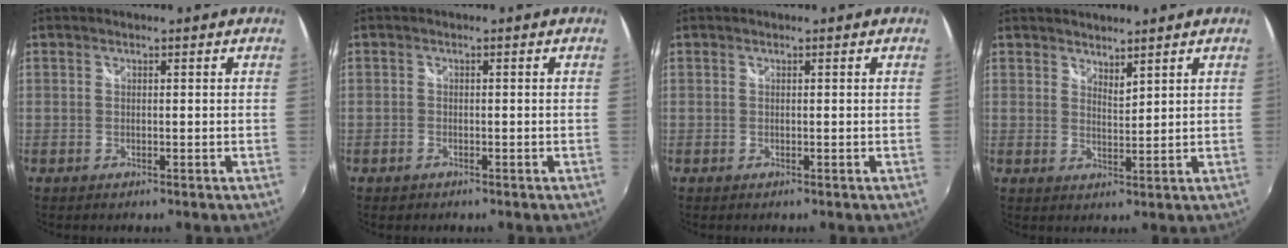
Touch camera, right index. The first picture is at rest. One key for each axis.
{"total": 1.3, "fx": -0.9, "fy": 0.9, "fz": 0.2, "tx": -0.007, "ty": 0.001, "tz": -0.013}
{"total": 0.0}
{"total": 2.6, "fx": 2.4, "fy": 0.5, "fz": 0.9, "tx": -0.013, "ty": 0.000, "tz": 0.041}